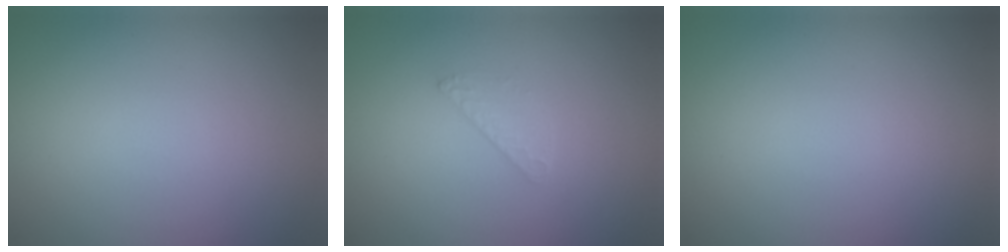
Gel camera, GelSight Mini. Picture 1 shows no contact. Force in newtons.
{"total": 0.6, "press": 0.3, "slide": 0.5}
{"total": 0.0}